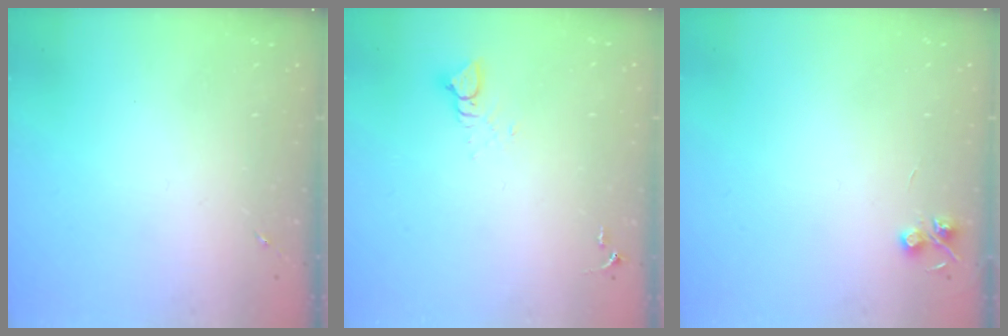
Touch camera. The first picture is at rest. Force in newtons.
{"total": 3.7, "press": 3.7, "slide": 0.1}
{"total": 4.6, "press": 4.6, "slide": 0.6}